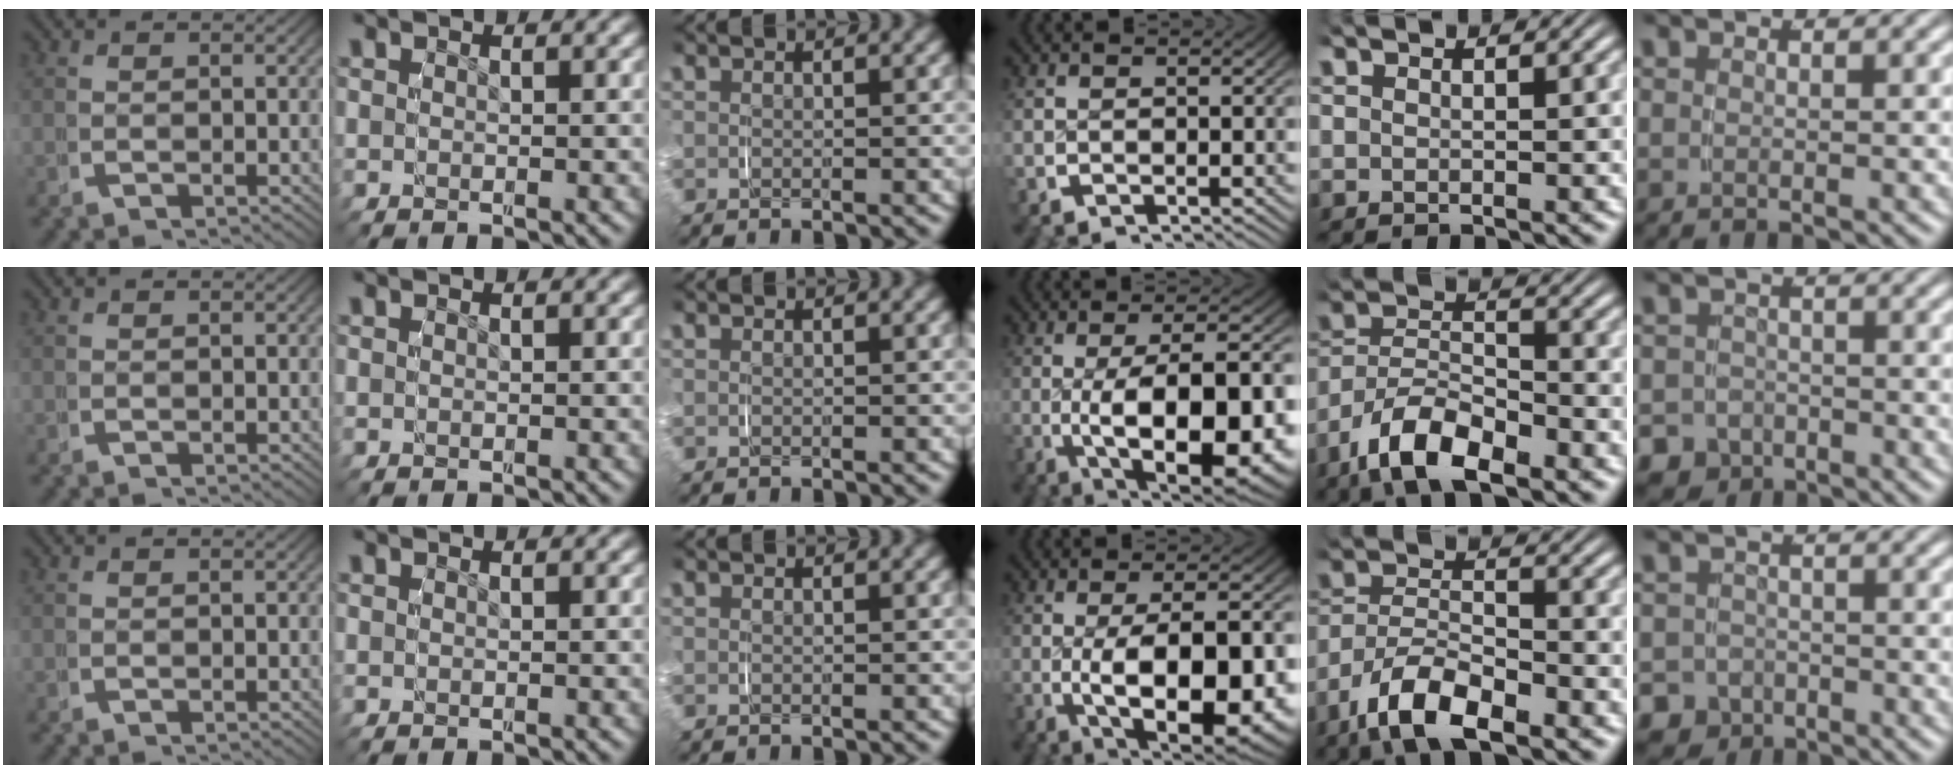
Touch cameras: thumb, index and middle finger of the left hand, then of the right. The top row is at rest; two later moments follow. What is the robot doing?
{"motion": "grasp_and_lifting", "object": "paper plate"}